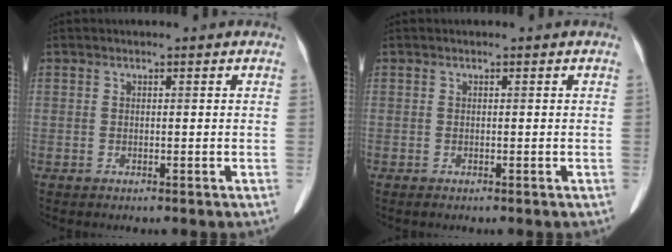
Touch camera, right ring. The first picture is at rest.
{"total": 0.0}